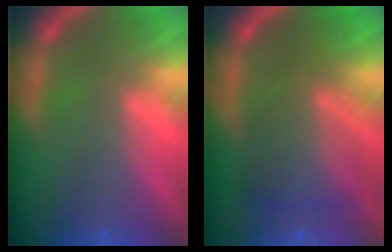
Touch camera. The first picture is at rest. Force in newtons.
{"total": 6.1}